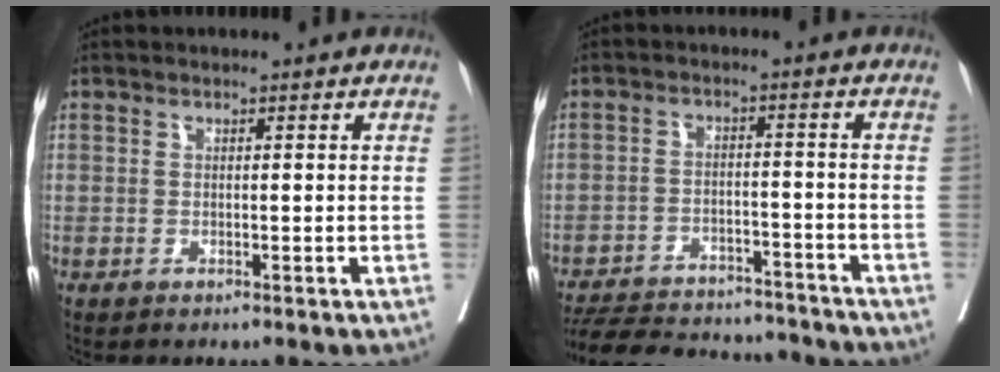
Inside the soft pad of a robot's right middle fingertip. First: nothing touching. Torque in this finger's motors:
{"motor_torque": [1.00, -1.14, 0.23, 0.08]}